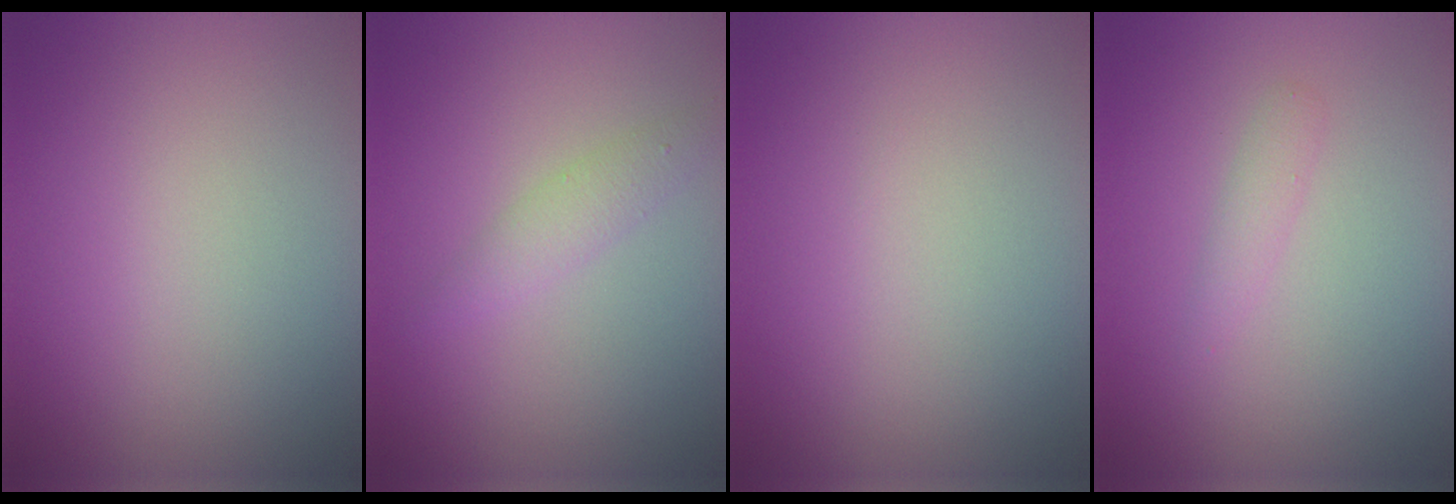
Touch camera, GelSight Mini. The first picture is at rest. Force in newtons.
{"total": 1.8, "press": 1.8, "slide": 0.0}
{"total": 0.0}
{"total": 1.1, "press": 1.1, "slide": 0.1}